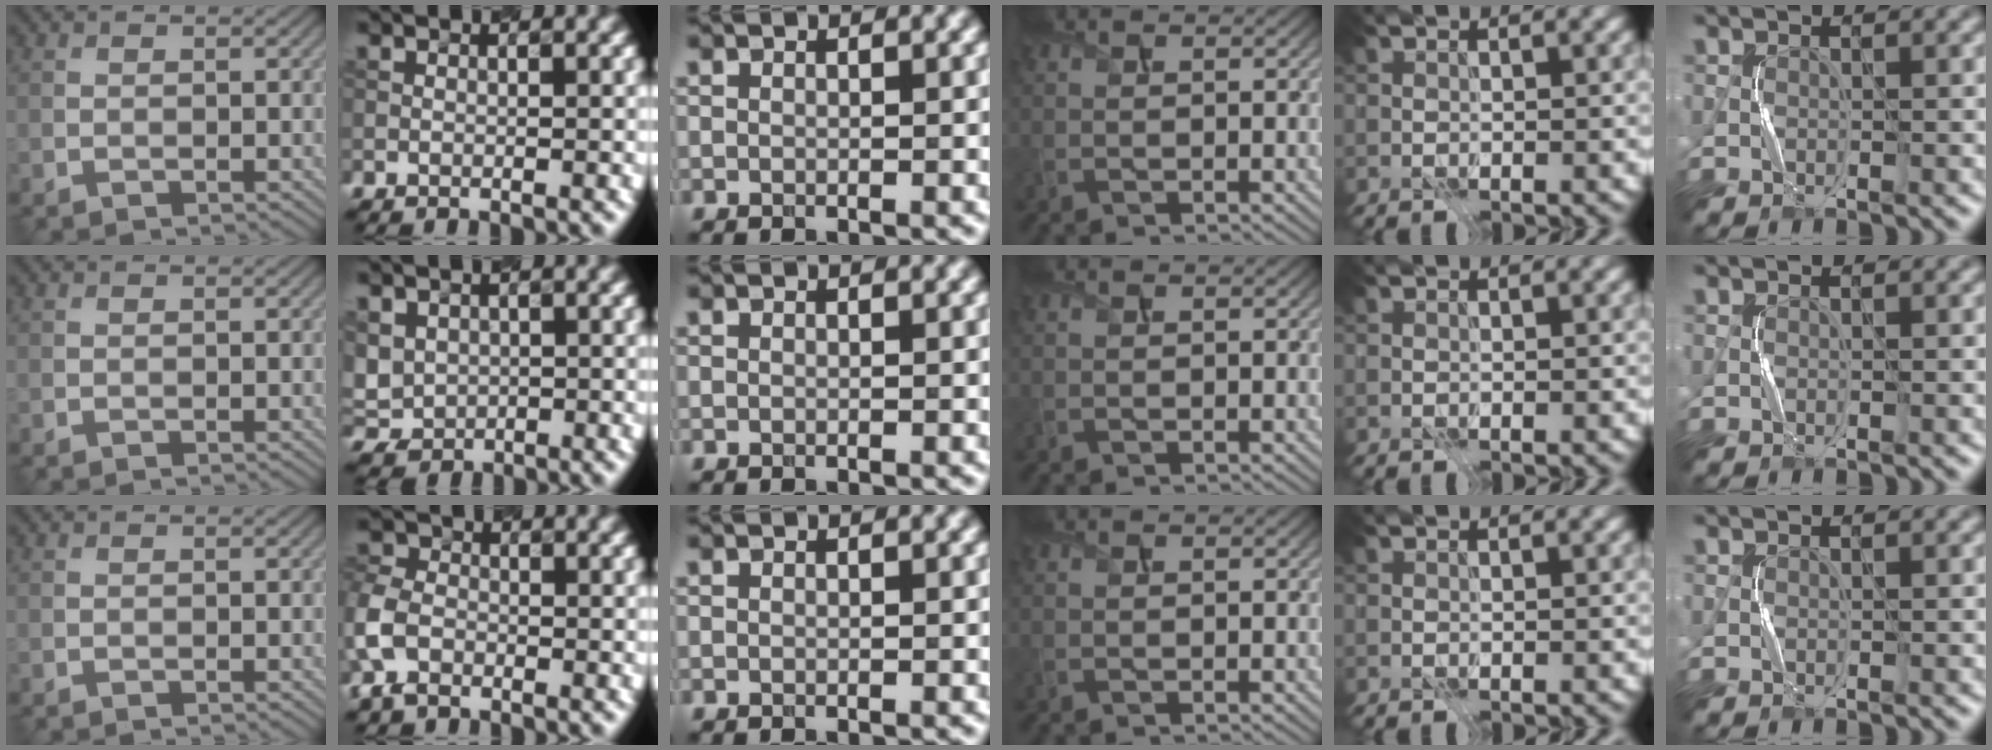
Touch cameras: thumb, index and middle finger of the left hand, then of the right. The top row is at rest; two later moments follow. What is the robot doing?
{"motion": "press", "object": "toy piano key"}